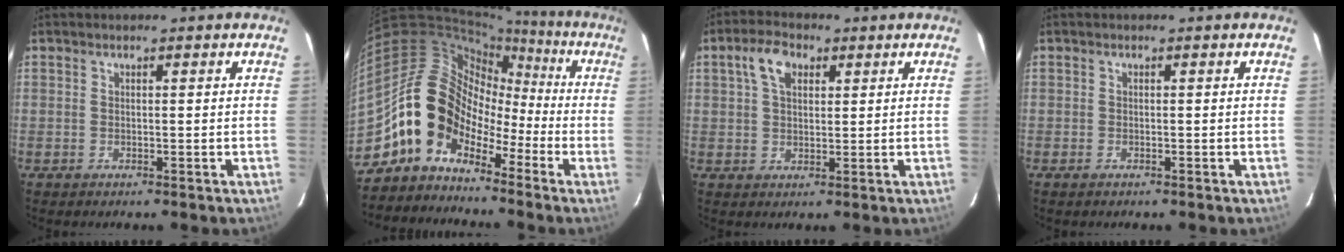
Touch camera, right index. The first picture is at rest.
{"total": 12.0, "force": [-6.5, 9.2, 4.1], "torque": [-0.080, 0.041, -0.140]}
{"total": 5.7, "force": [2.3, 3.4, 3.9], "torque": [-0.073, 0.019, 0.043]}
{"total": 0.7, "force": [-0.6, 0.3, 0.3], "torque": [-0.006, -0.004, -0.013]}